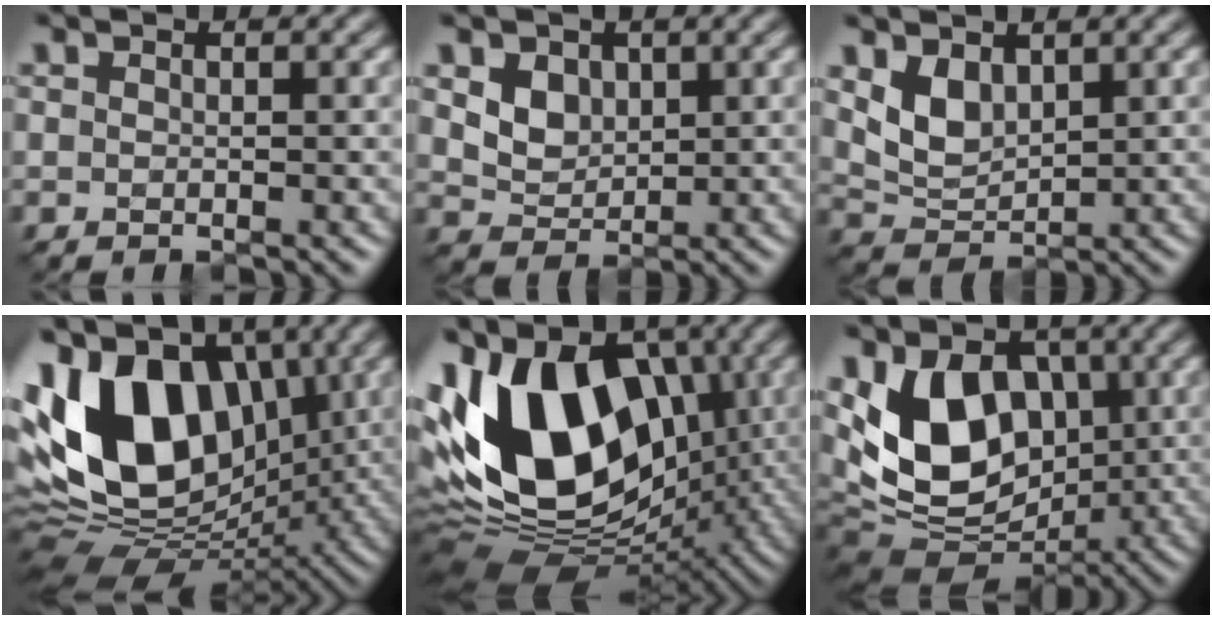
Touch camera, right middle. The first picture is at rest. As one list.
[{"total": 3.1, "force": [0.9, 2.5, 1.6], "torque": [-0.041, -0.017, 0.019]}, {"total": 3.4, "force": [1.3, 2.1, 2.2], "torque": [-0.050, -0.009, 0.029]}, {"total": 16.1, "force": [1.6, 10.8, 11.9], "torque": [-0.234, 0.024, 0.004]}, {"total": 16.9, "force": [0.2, 11.3, 12.6], "torque": [-0.215, 0.015, -0.025]}, {"total": 10.5, "force": [0.4, 7.4, 7.4], "torque": [-0.122, -0.010, -0.009]}]